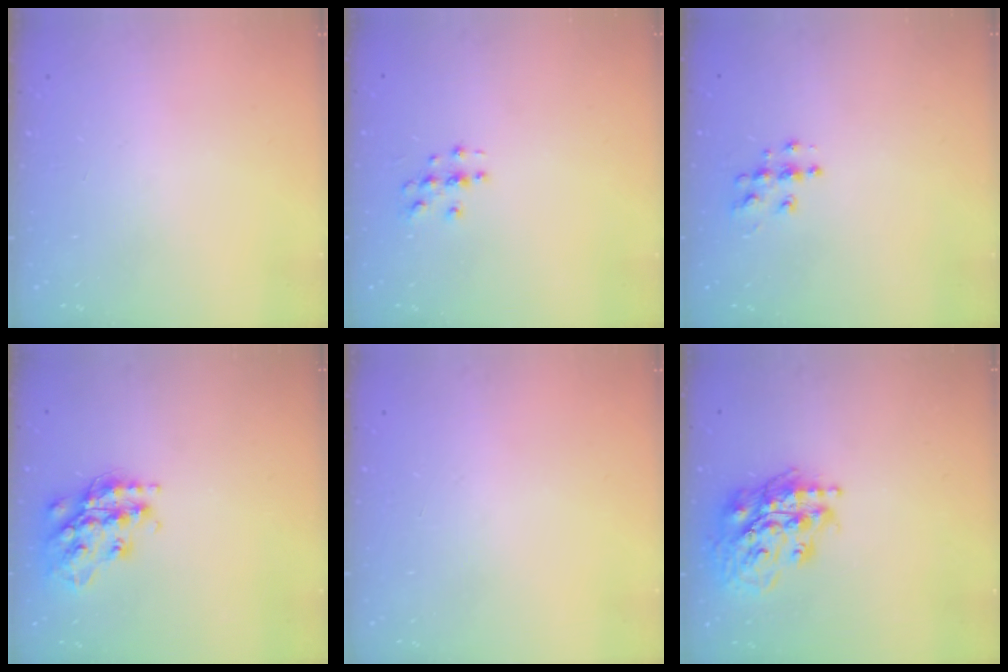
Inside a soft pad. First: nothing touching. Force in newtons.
{"total": 2.8, "press": 2.8, "slide": 0.3}
{"total": 6.2, "press": 6.2, "slide": 0.2}
{"total": 16.9, "press": 16.9, "slide": 1.2}
{"total": 0.0}
{"total": 18.3, "press": 18.1, "slide": 2.6}